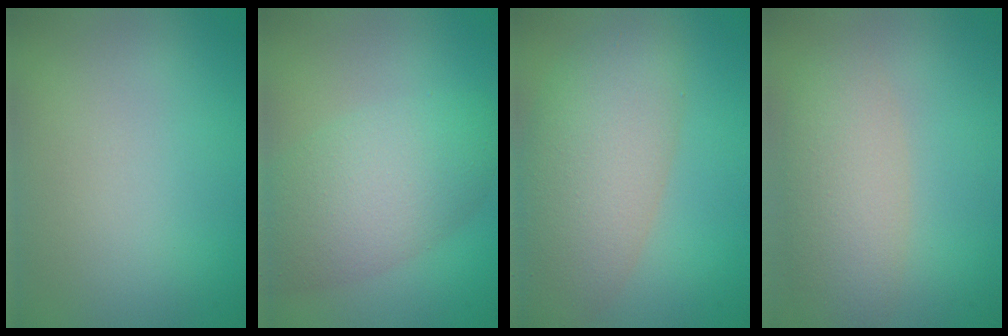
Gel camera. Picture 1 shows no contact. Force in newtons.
{"total": 6.8, "press": 6.8, "slide": 0.3}
{"total": 8.3, "press": 8.3, "slide": 0.3}
{"total": 4.7, "press": 4.7, "slide": 0.2}